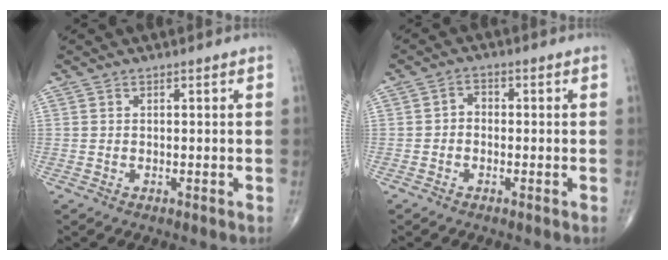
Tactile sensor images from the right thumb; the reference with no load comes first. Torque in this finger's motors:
{"motor_torque": [-0.24, 0.16, 0.20, -0.09, 0.00]}